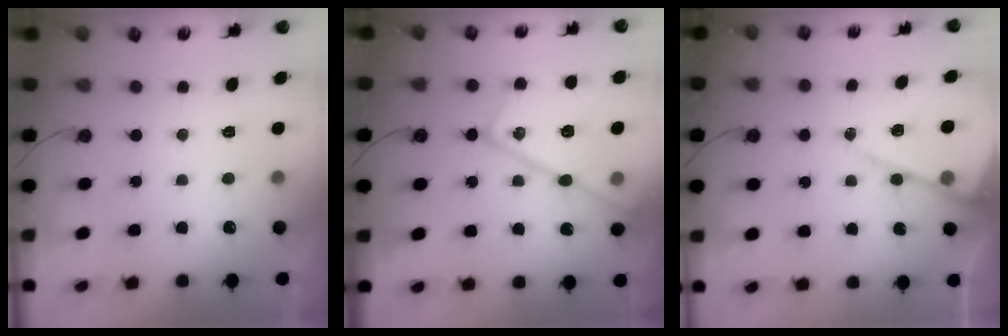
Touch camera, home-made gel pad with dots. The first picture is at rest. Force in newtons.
{"total": 21.2, "press": 21.1, "slide": 1.9}
{"total": 11.7, "press": 11.7, "slide": 1.1}